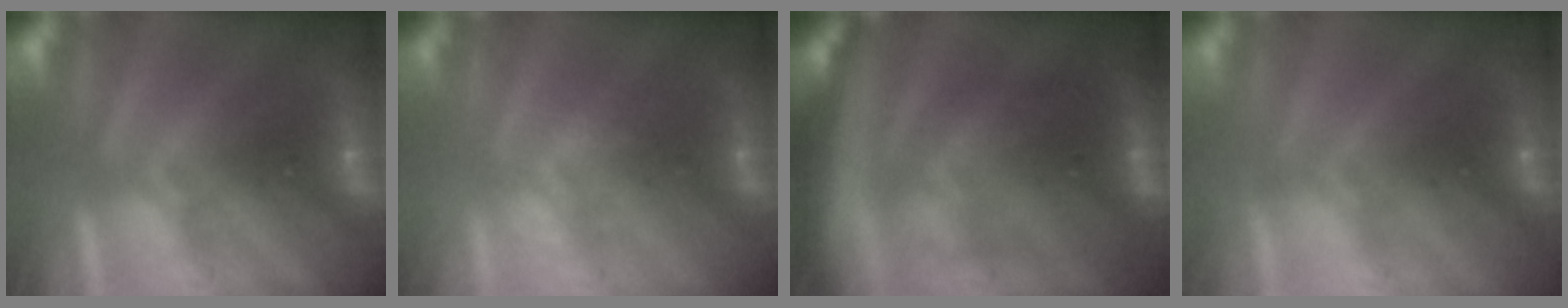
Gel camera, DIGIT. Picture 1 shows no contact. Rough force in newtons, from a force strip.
{"total": 2.2}
{"total": 7.6}
{"total": 4.7}